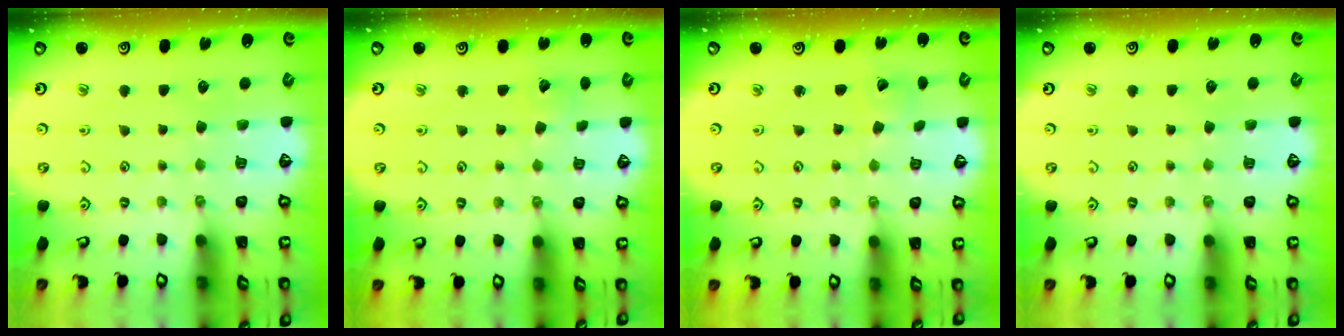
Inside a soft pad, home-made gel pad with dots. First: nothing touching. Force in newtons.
{"total": 2.8, "press": 2.8, "slide": 0.2}
{"total": 1.0, "press": 1.0, "slide": 0.1}
{"total": 0.0}